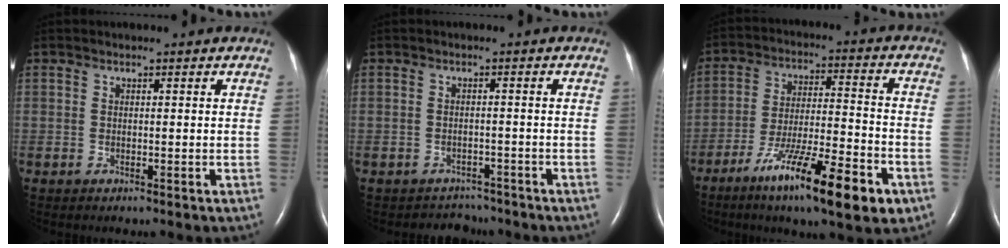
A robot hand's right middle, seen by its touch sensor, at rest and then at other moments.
{"total": 3.3, "force": [-3.0, 1.3, -0.8], "torque": [0.005, 0.009, -0.043]}
{"total": 16.7, "force": [-9.3, 1.9, 13.7], "torque": [-0.215, -0.024, -0.148]}